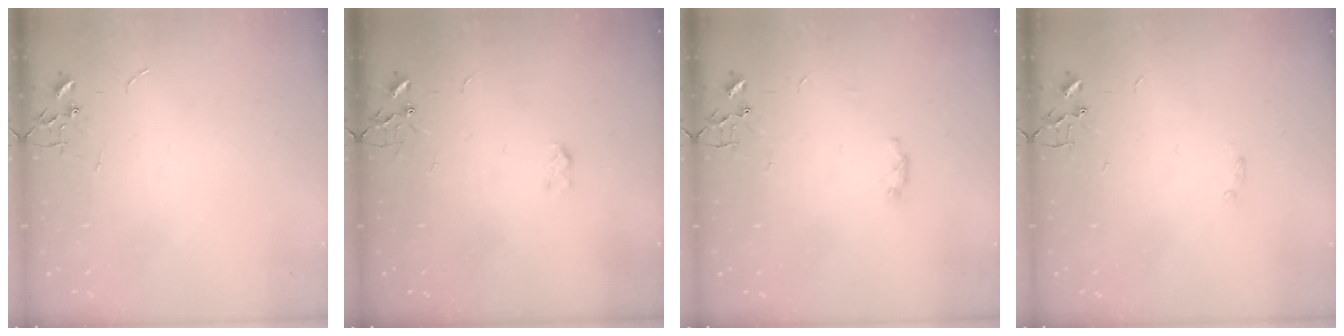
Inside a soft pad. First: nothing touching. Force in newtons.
{"total": 2.6, "press": 2.6, "slide": 0.5}
{"total": 3.3, "press": 3.2, "slide": 0.6}
{"total": 1.2, "press": 1.1, "slide": 0.3}